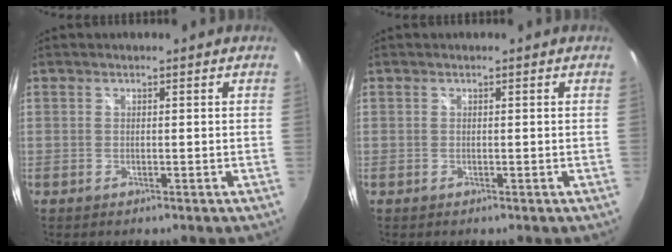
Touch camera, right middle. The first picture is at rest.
{"total": 0.0}